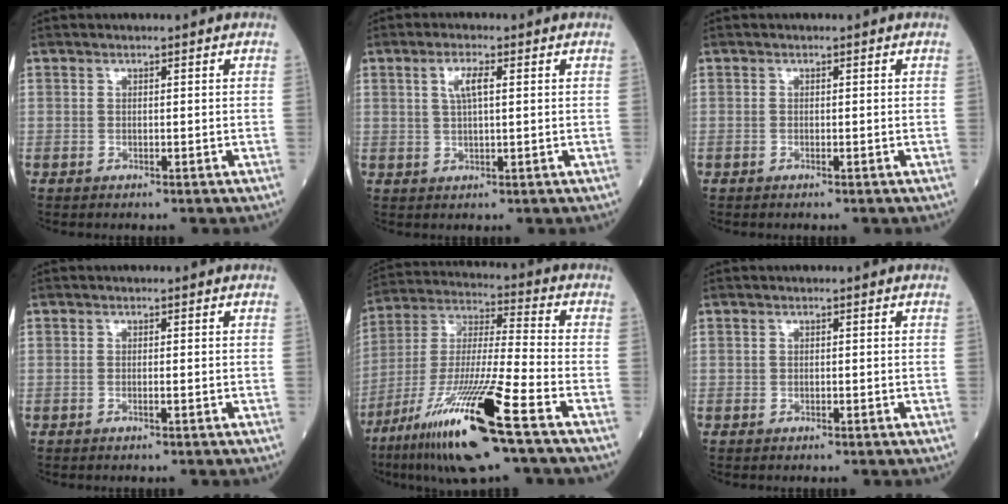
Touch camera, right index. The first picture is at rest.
{"total": 3.4, "force": [1.1, 0.6, 3.2], "torque": [-0.064, 0.005, 0.022]}
{"total": 0.0}
{"total": 0.6, "force": [-0.3, -0.1, 0.6], "torque": [-0.010, 0.000, -0.005]}
{"total": 20.1, "force": [-11.2, 0.4, 16.7], "torque": [-0.337, -0.048, -0.210]}
{"total": 0.0}